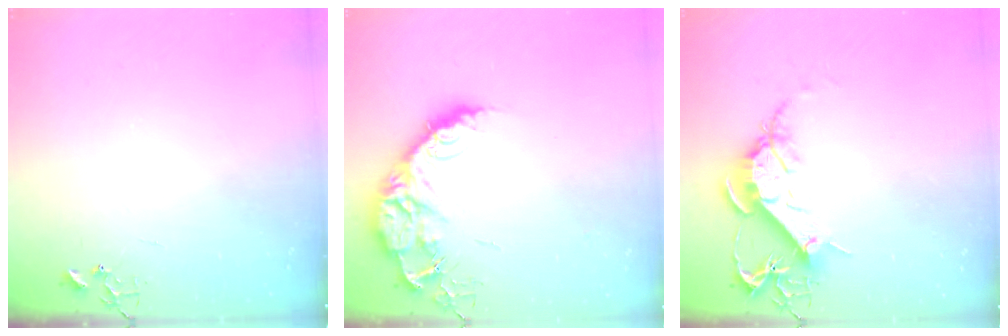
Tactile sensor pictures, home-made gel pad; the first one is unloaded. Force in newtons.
{"total": 16.1, "press": 16.0, "slide": 1.5}
{"total": 12.5, "press": 12.4, "slide": 1.3}